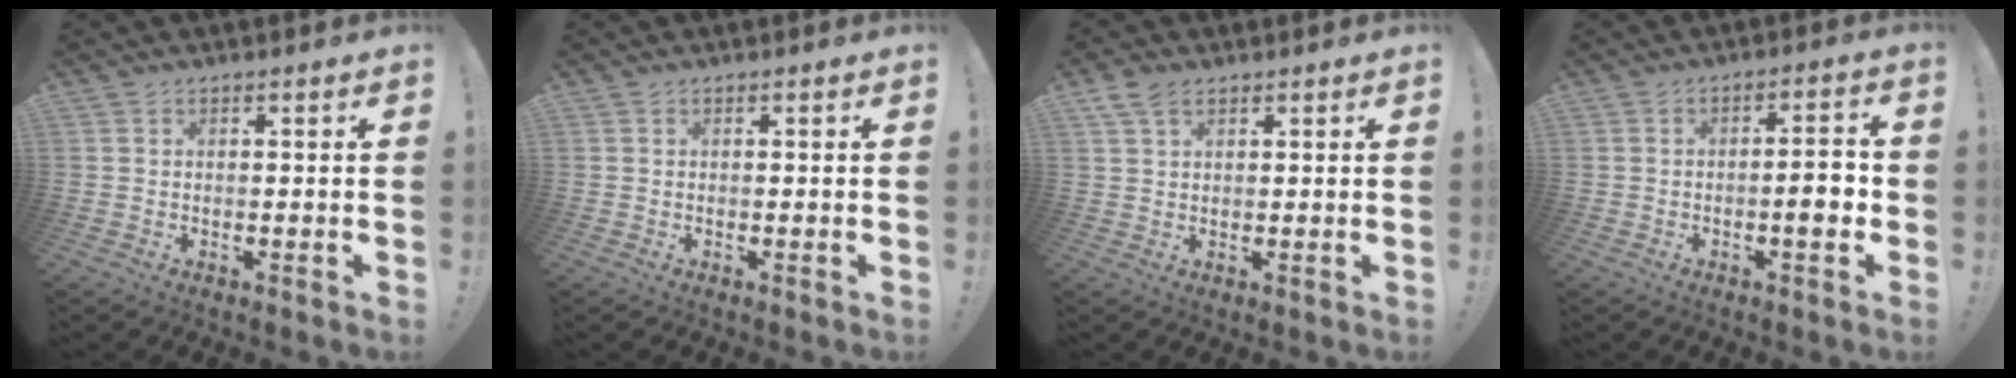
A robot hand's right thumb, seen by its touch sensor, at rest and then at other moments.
{"total": 0.0}
{"total": 4.6, "force": [2.8, 2.5, 2.5], "torque": [-0.049, -0.004, 0.056]}
{"total": 6.3, "force": [-1.8, 1.5, 5.9], "torque": [-0.088, 0.007, -0.032]}